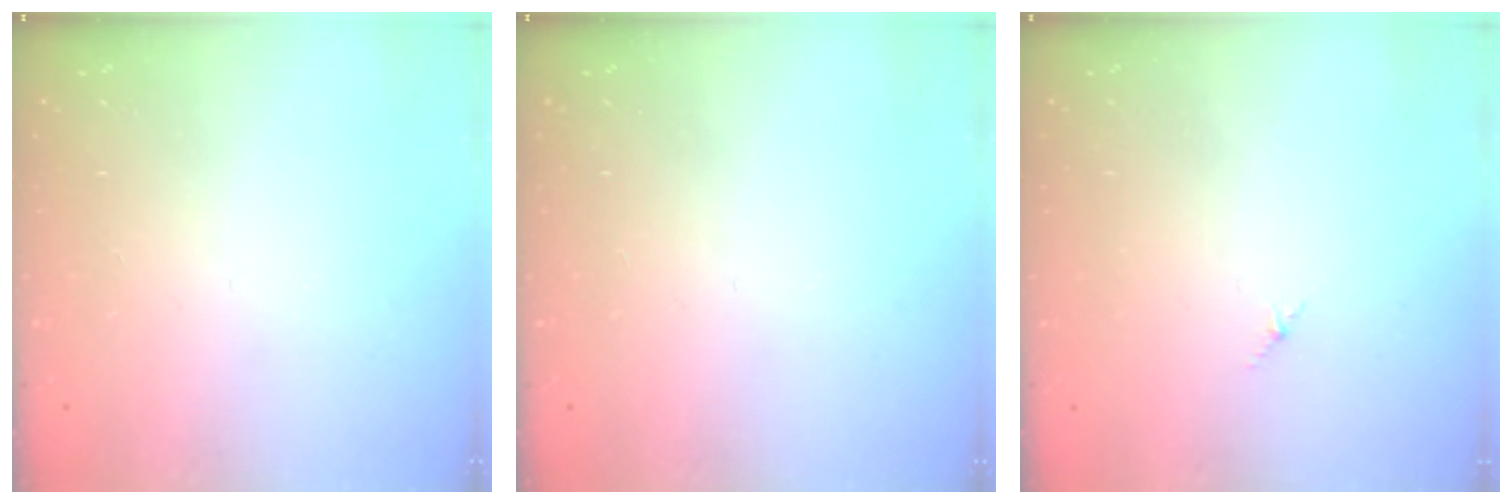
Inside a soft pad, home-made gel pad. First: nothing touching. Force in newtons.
{"total": 0.0}
{"total": 1.8, "press": 1.7, "slide": 0.6}